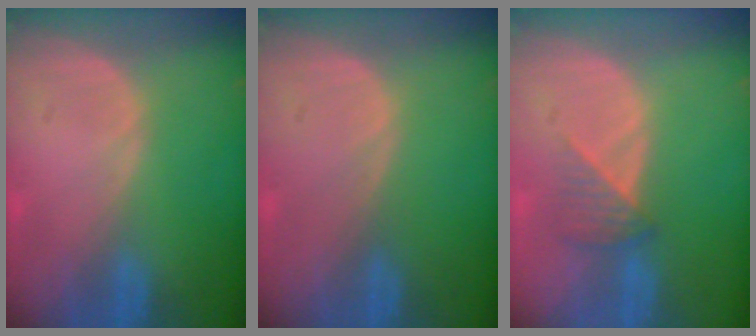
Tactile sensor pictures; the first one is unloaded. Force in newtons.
{"total": 0.0}
{"total": 3.2, "press": 3.0, "slide": 1.1}